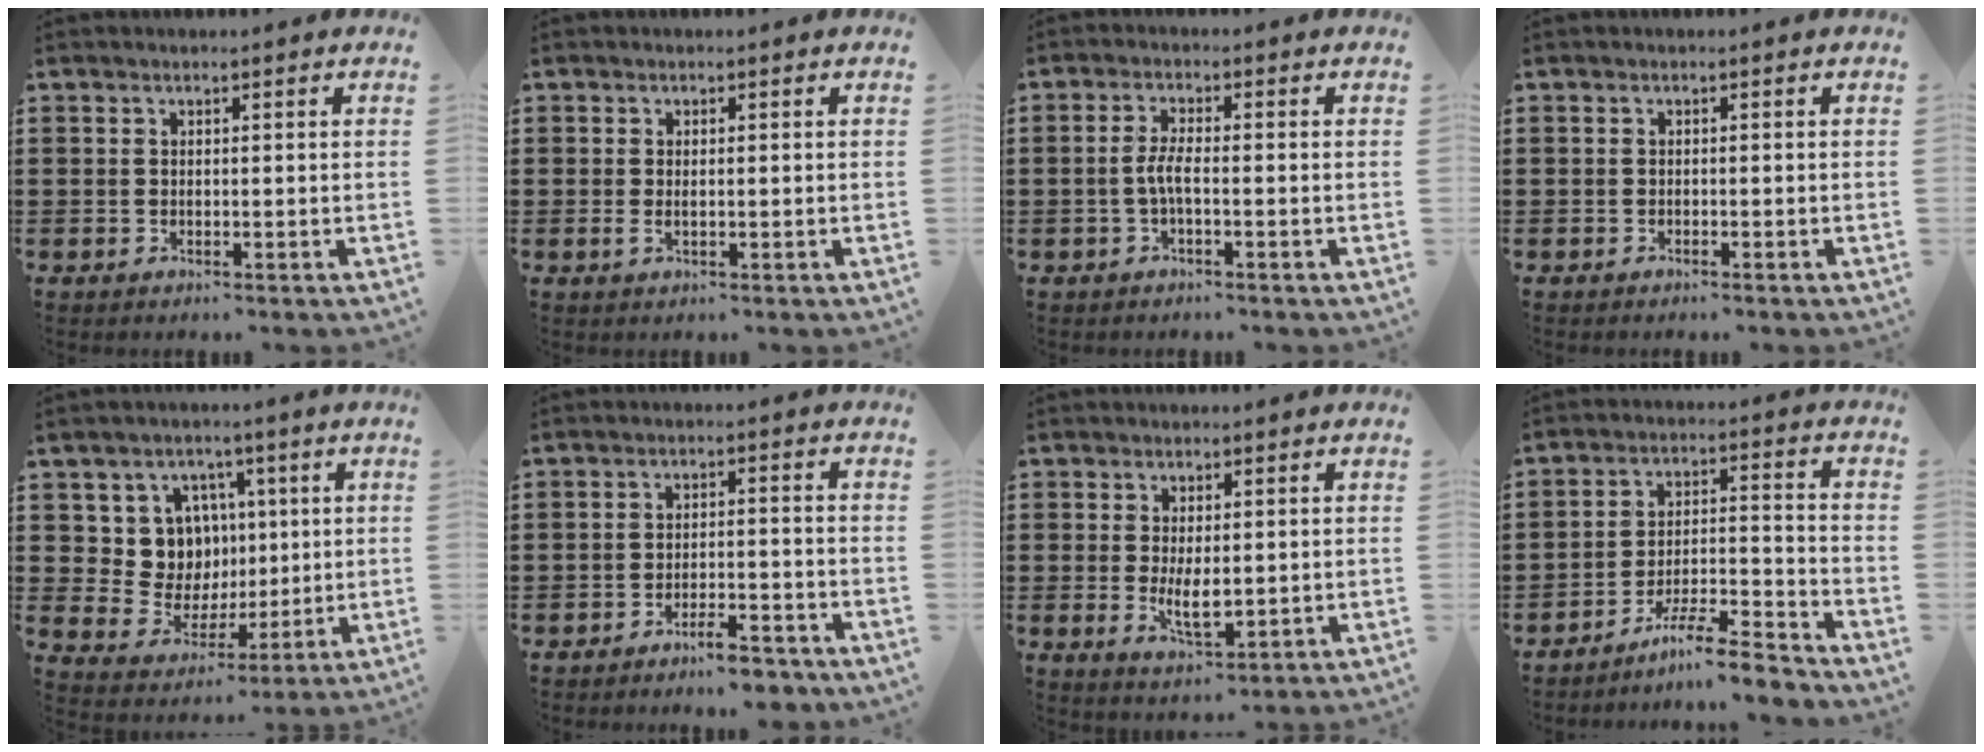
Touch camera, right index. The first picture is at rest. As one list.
[{"total": 1.3, "force": [-0.2, 0.5, 1.2], "torque": [-0.022, 0.000, -0.003]}, {"total": 3.1, "force": [-1.0, 0.4, 2.9], "torque": [-0.076, -0.007, -0.027]}, {"total": 0.5, "force": [-0.5, -0.1, 0.0], "torque": [-0.002, -0.003, -0.010]}, {"total": 8.7, "force": [2.2, 8.2, 2.1], "torque": [-0.070, -0.009, 0.048]}, {"total": 4.8, "force": [-4.4, 0.3, 1.9], "torque": [-0.031, 0.000, -0.083]}, {"total": 4.9, "force": [-0.2, 2.1, 4.4], "torque": [-0.078, -0.004, -0.005]}, {"total": 8.1, "force": [-7.2, 0.3, 3.5], "torque": [-0.063, 0.008, -0.138]}]